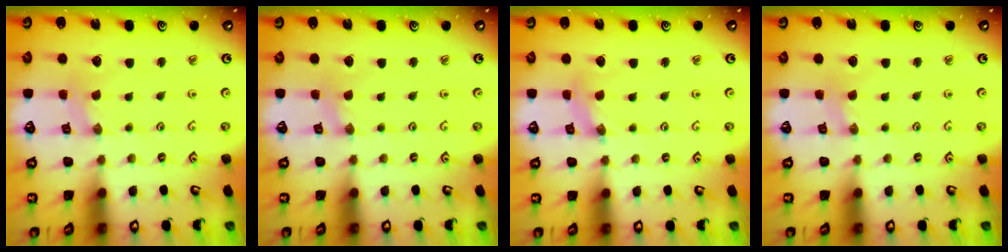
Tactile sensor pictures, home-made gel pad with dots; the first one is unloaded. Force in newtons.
{"total": 0.9, "press": 0.9, "slide": 0.2}
{"total": 1.1, "press": 1.1, "slide": 0.2}
{"total": 0.8, "press": 0.8, "slide": 0.2}